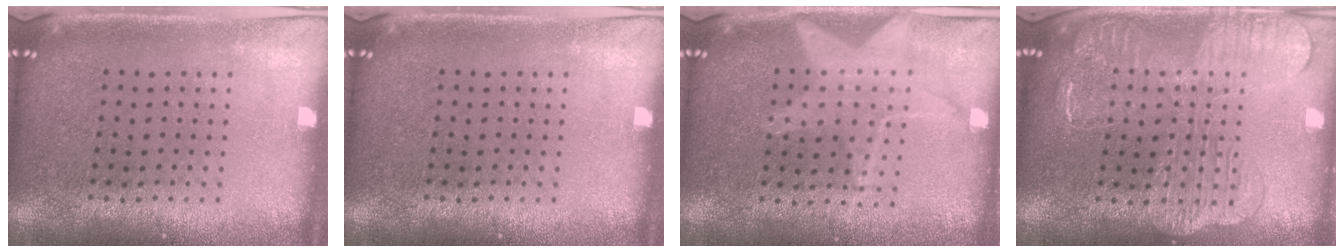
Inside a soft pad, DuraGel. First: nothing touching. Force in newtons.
{"total": 0.0}
{"total": 1.1, "press": 1.1, "slide": 0.2}
{"total": 2.4, "press": 2.3, "slide": 0.5}